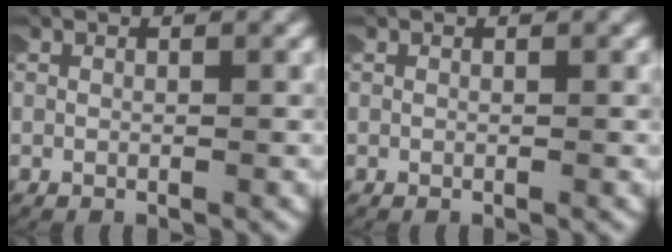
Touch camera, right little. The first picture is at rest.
{"total": 0.0}